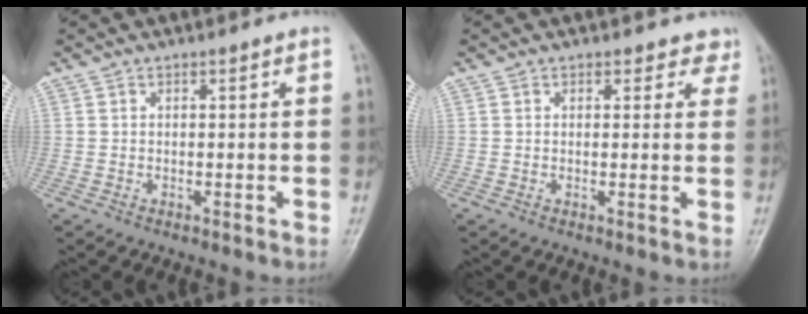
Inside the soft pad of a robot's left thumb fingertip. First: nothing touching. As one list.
[{"total": 3.1, "force": [2.4, 2.0, 0.1], "torque": [0.031, -0.012, 0.011]}]